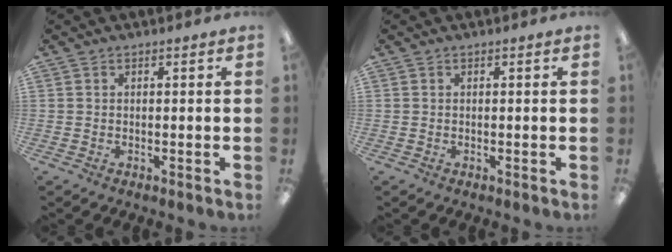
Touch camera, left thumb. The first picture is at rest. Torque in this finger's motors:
{"motor_torque": [-0.01, 0.01, 0.06, -0.06, 0.00]}